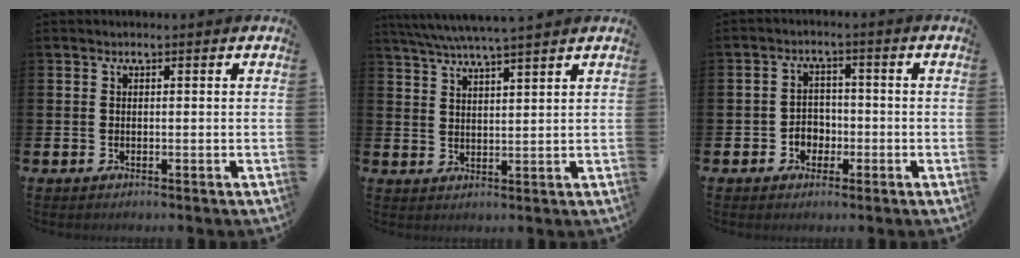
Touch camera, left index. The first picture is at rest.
{"total": 5.4, "force": [5.0, -0.4, 1.8], "torque": [-0.054, -0.017, 0.091]}
{"total": 3.1, "force": [-1.4, 2.6, 1.1], "torque": [-0.016, 0.001, -0.035]}